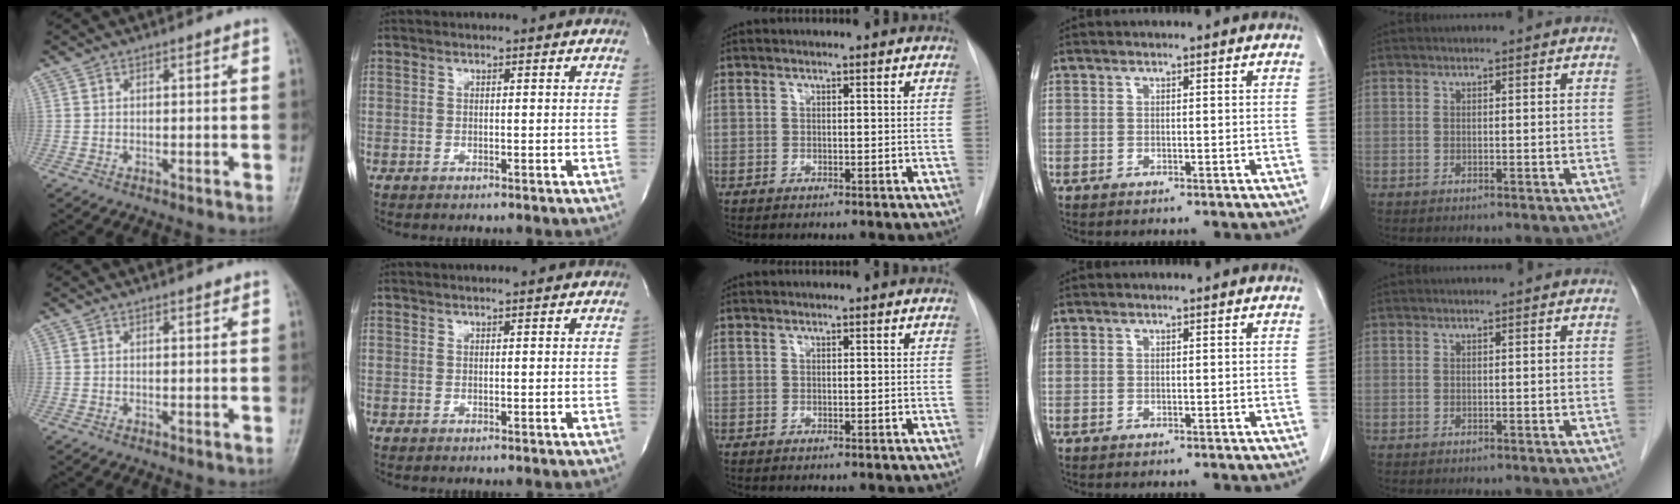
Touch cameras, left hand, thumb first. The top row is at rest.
{"thumb": {"total": 1.0, "force": [0.8, 0.4, 0.4], "torque": [-0.006, -0.005, 0.010]}, "index": {"total": 0.9, "force": [0.8, -0.1, 0.4], "torque": [-0.010, 0.005, 0.017]}}